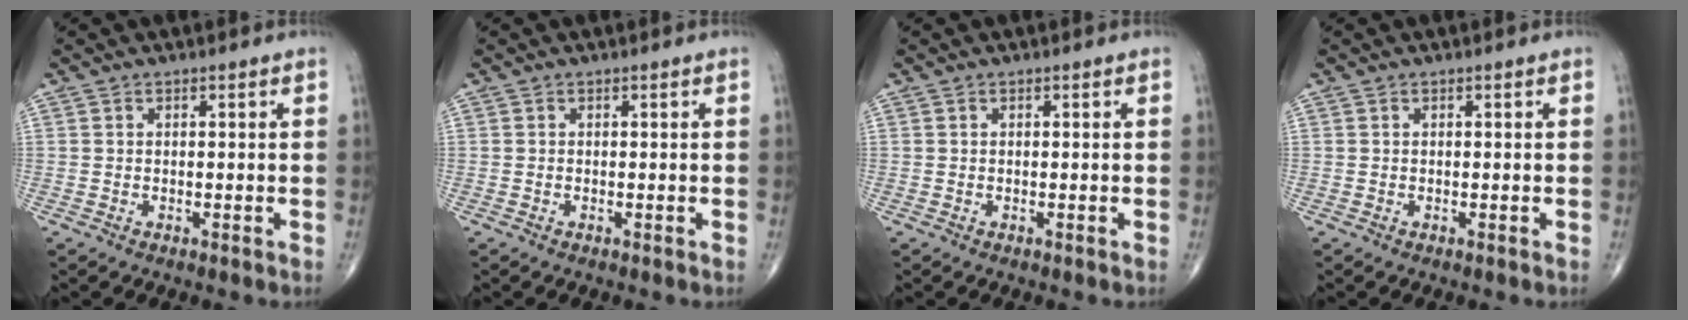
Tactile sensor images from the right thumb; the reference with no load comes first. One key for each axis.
{"total": 0.0}
{"total": 0.0}
{"total": 0.0}